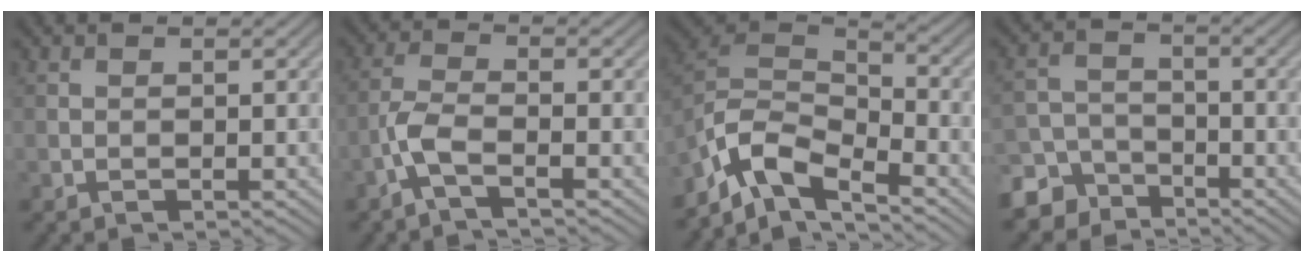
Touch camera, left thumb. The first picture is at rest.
{"total": 3.8, "force": [-2.2, 0.9, 3.0], "torque": [-0.074, 0.003, -0.060]}
{"total": 9.5, "force": [-6.6, 3.6, 5.8], "torque": [-0.126, -0.005, -0.147]}
{"total": 6.1, "force": [-4.5, 3.7, 1.8], "torque": [-0.036, -0.005, -0.097]}